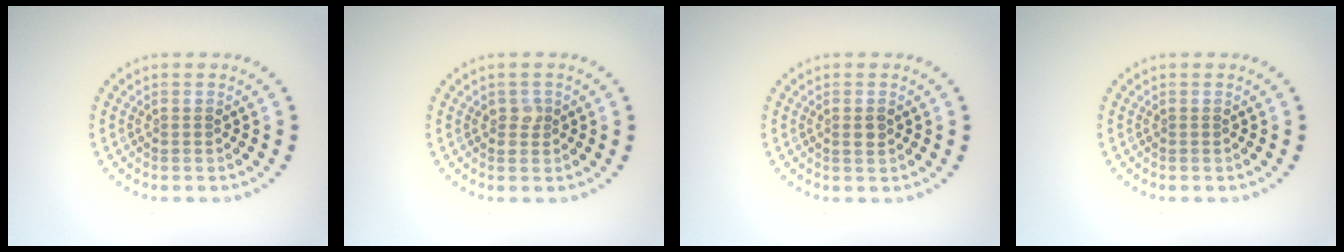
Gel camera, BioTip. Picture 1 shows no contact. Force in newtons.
{"total": 1.1, "press": 1.1, "slide": 0.3}
{"total": 1.1, "press": 1.1, "slide": 0.3}
{"total": 0.0}